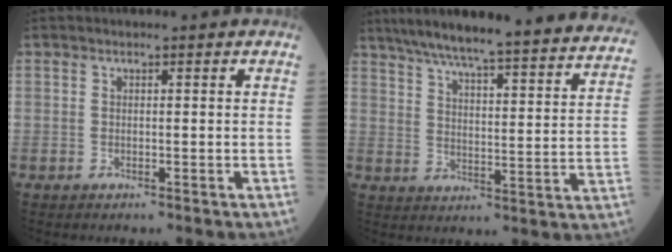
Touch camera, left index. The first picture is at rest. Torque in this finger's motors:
{"motor_torque": [0.93, -1.21, 0.30, 0.09]}